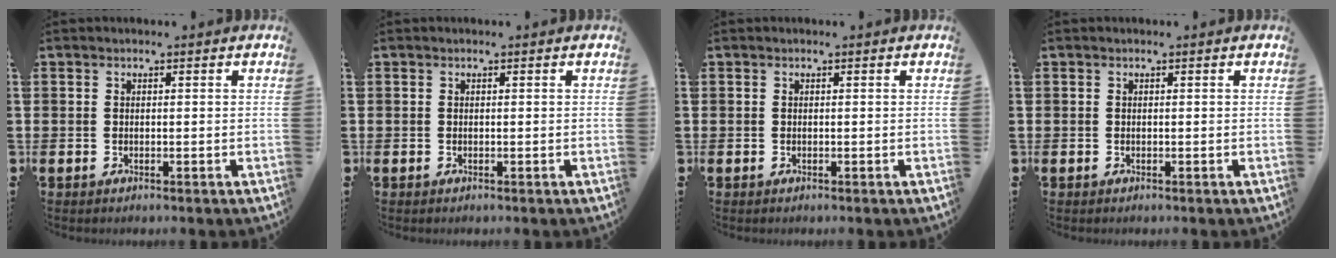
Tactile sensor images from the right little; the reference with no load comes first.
{"total": 0.0}
{"total": 0.0}
{"total": 0.0}